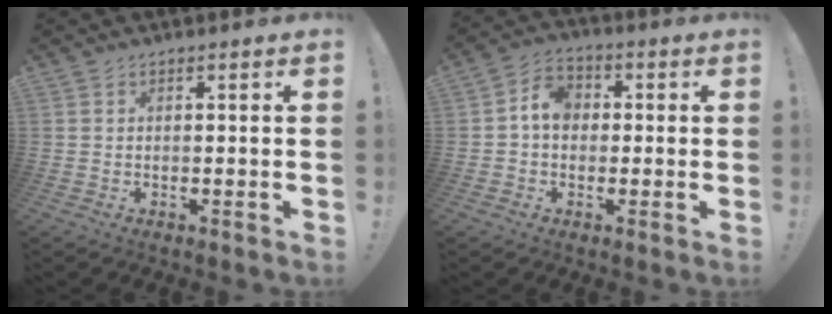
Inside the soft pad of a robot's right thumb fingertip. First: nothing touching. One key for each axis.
{"total": 7.1, "fx": 0.3, "fy": 5.6, "fz": 4.3, "tx": -0.074, "ty": 0.018, "tz": 0.010}